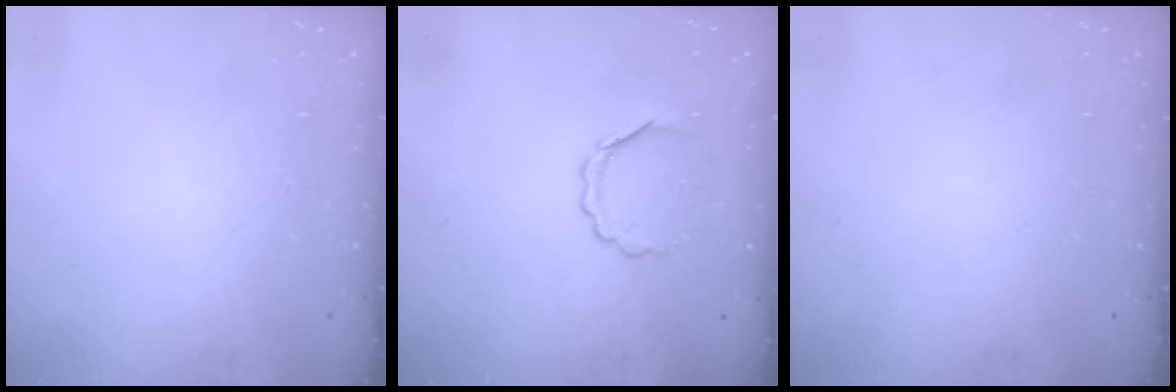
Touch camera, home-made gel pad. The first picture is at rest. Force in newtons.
{"total": 4.5, "press": 4.5, "slide": 0.4}
{"total": 0.0}